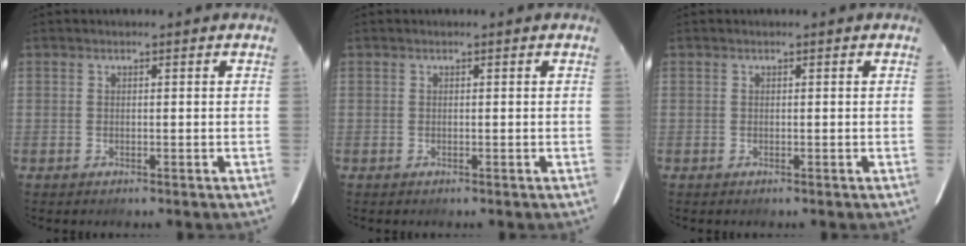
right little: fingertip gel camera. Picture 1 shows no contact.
{"total": 0.0}
{"total": 0.0}